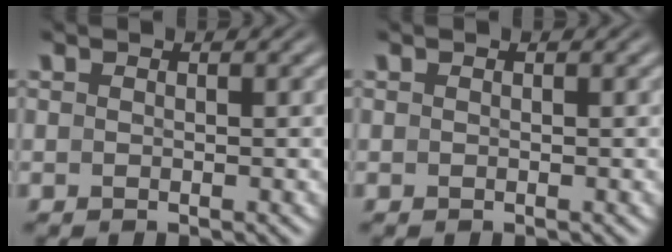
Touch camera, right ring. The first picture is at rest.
{"total": 0.0}